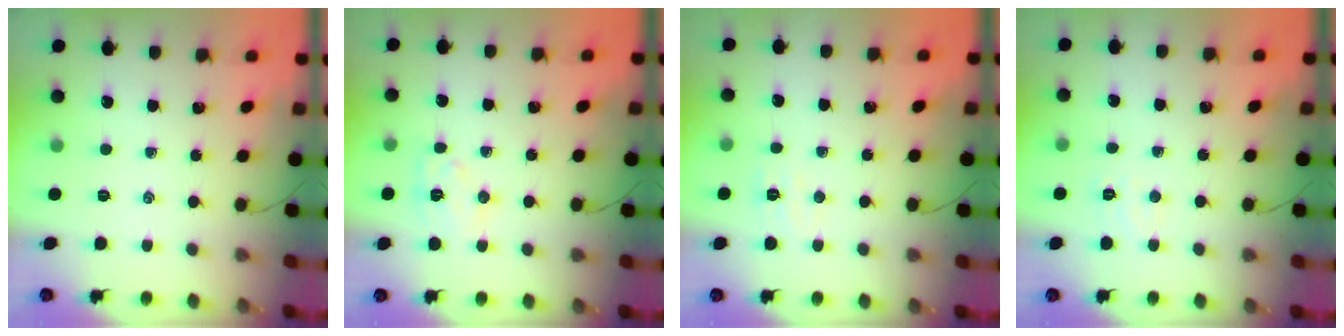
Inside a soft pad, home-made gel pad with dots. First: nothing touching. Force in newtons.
{"total": 7.2, "press": 7.2, "slide": 0.3}
{"total": 4.1, "press": 4.0, "slide": 1.0}
{"total": 4.7, "press": 4.6, "slide": 1.0}